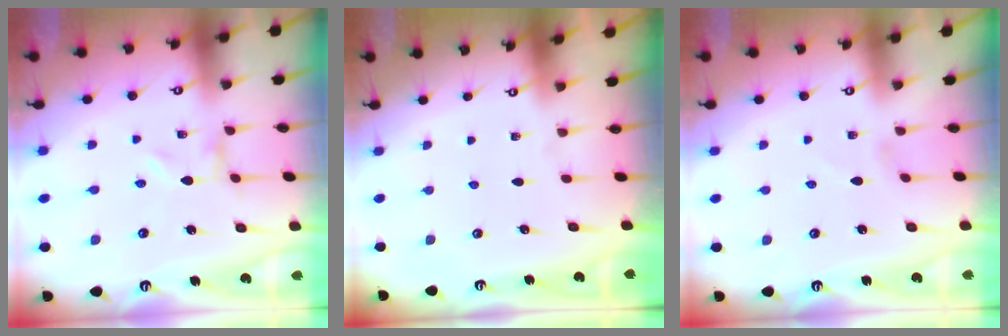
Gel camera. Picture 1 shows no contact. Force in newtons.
{"total": 0.0}
{"total": 0.9, "press": 0.9, "slide": 0.1}